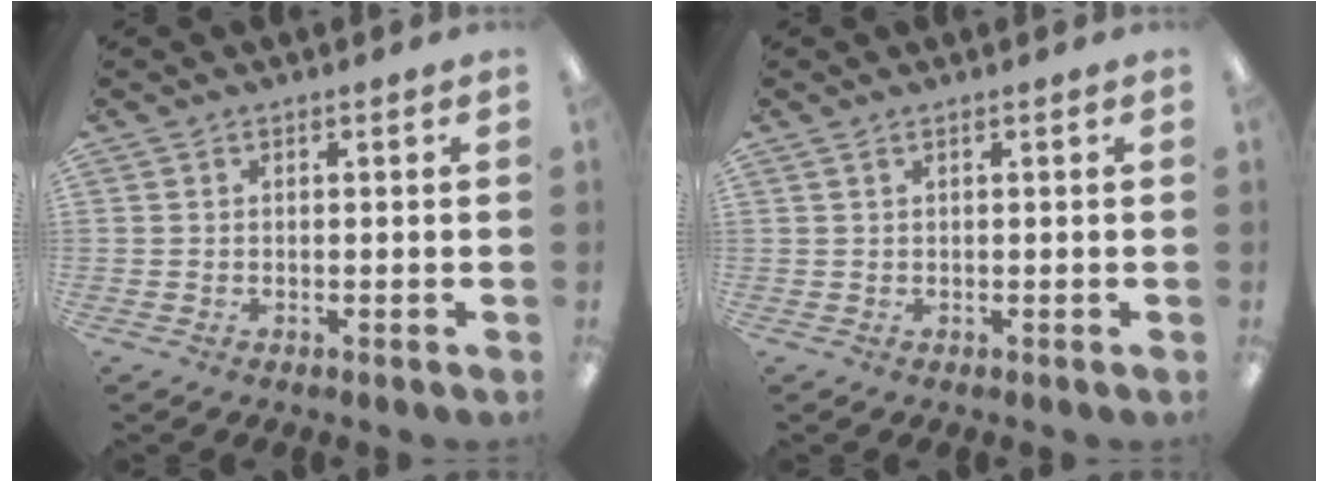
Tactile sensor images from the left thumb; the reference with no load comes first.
{"total": 0.8, "force": [0.4, 0.1, 0.7], "torque": [-0.014, -0.001, 0.007]}